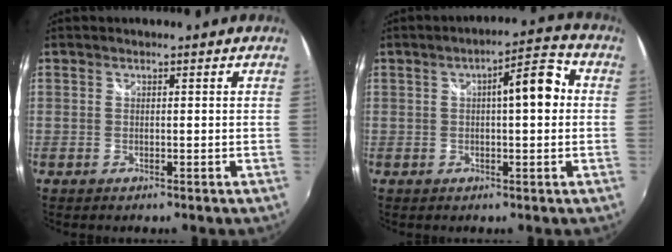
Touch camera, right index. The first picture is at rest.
{"total": 7.4, "force": [0.9, 1.9, 7.1], "torque": [-0.091, 0.024, 0.016]}